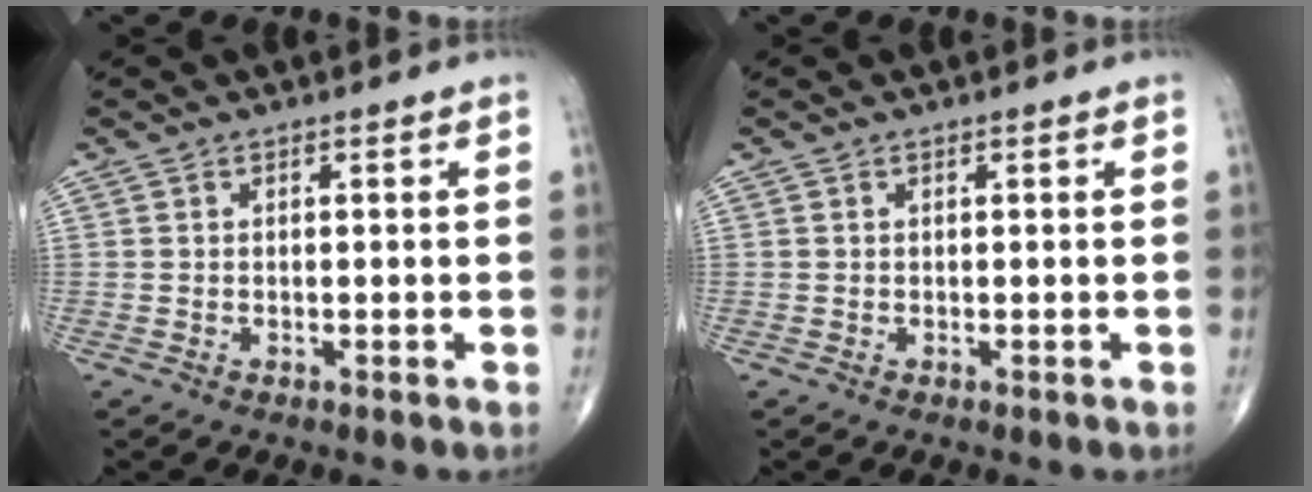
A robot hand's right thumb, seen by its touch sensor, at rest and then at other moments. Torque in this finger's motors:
{"motor_torque": [-0.25, -0.03, -0.15, -0.11, 0.00]}